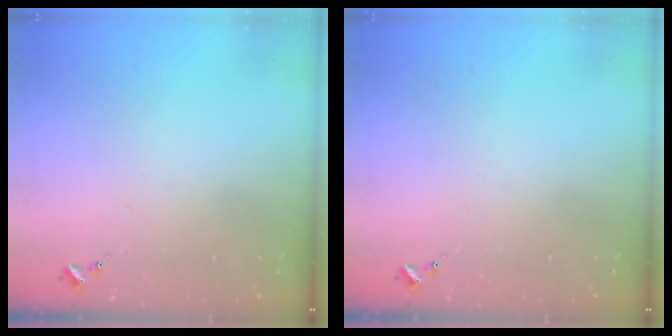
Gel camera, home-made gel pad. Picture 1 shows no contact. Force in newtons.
{"total": 0.0}